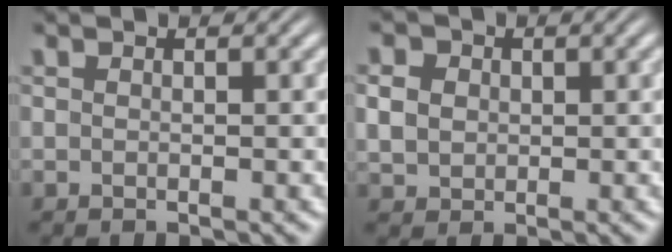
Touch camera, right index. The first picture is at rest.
{"total": 3.4, "force": [0.5, 3.0, 1.6], "torque": [-0.039, -0.004, 0.012]}